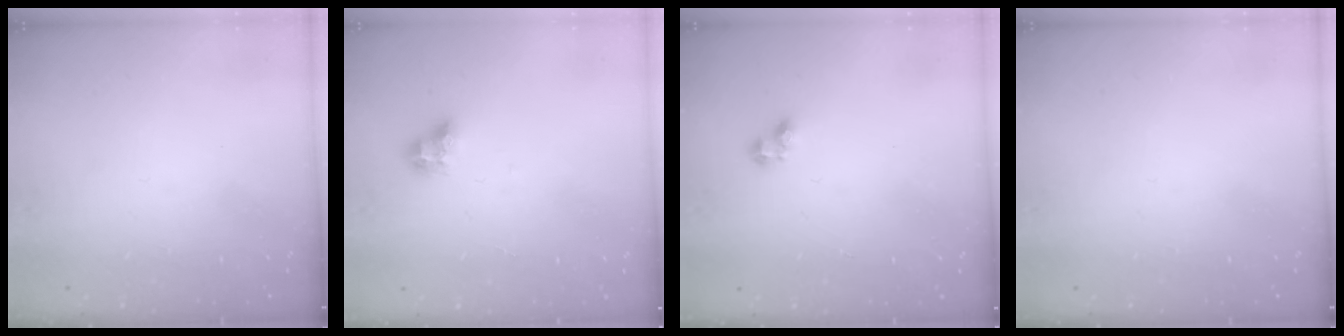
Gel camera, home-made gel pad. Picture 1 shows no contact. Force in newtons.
{"total": 6.0, "press": 6.0, "slide": 0.1}
{"total": 3.2, "press": 3.1, "slide": 0.4}
{"total": 0.0}